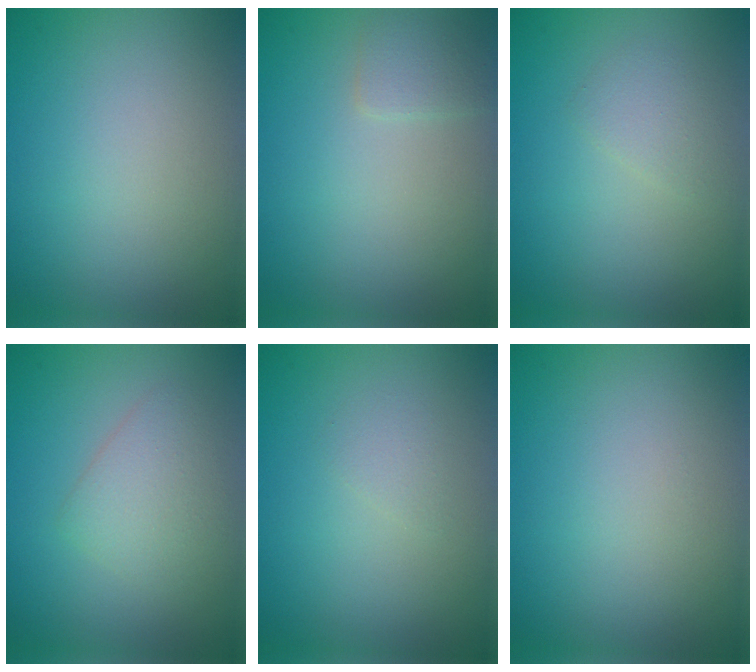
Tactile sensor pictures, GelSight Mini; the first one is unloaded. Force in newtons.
{"total": 1.5, "press": 1.5, "slide": 0.0}
{"total": 1.5, "press": 1.4, "slide": 0.1}
{"total": 2.5, "press": 2.5, "slide": 0.1}
{"total": 0.8, "press": 0.8, "slide": 0.0}
{"total": 0.0}